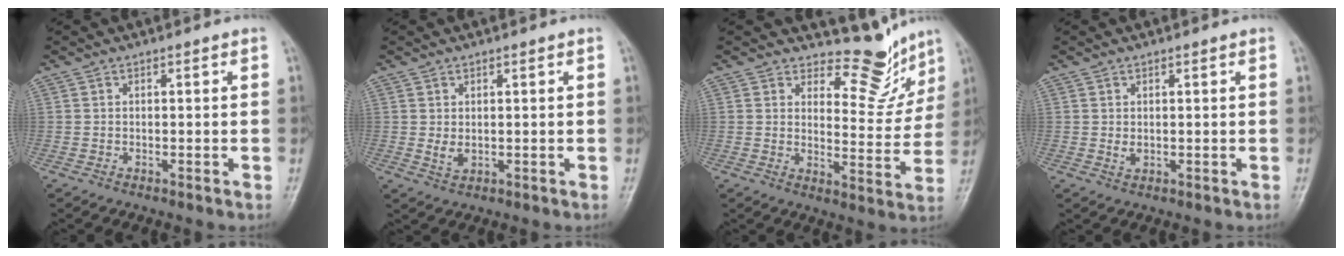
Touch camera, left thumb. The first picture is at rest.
{"total": 2.5, "force": [0.8, 1.3, 1.9], "torque": [-0.031, -0.010, 0.020]}
{"total": 9.0, "force": [8.1, 3.5, 1.6], "torque": [0.013, -0.075, 0.111]}
{"total": 1.6, "force": [0.7, 0.8, 1.2], "torque": [-0.018, -0.006, 0.016]}